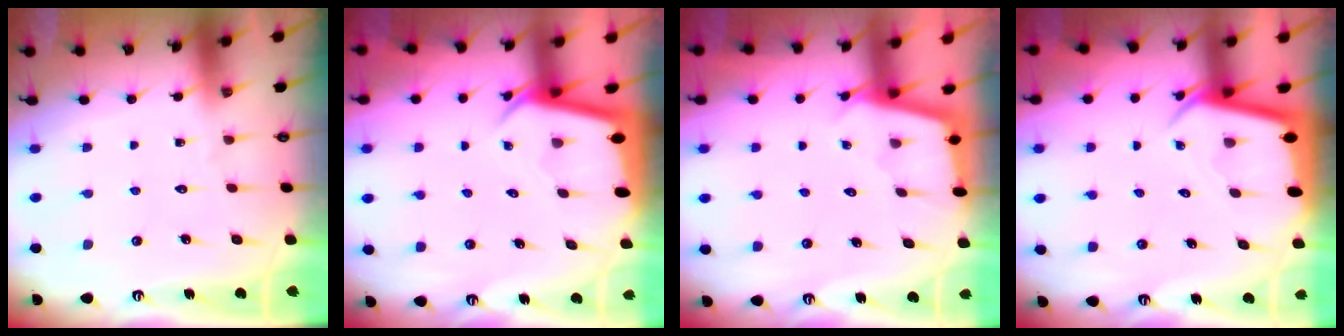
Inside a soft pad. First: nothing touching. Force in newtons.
{"total": 2.8, "press": 2.8, "slide": 0.3}
{"total": 2.3, "press": 2.3, "slide": 0.2}
{"total": 3.6, "press": 3.6, "slide": 0.2}